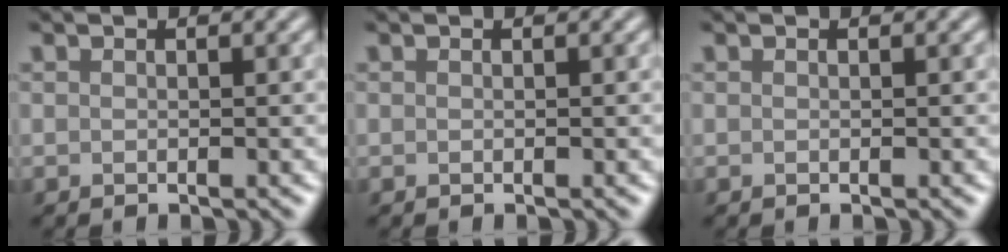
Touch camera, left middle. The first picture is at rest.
{"total": 0.0}
{"total": 0.0}